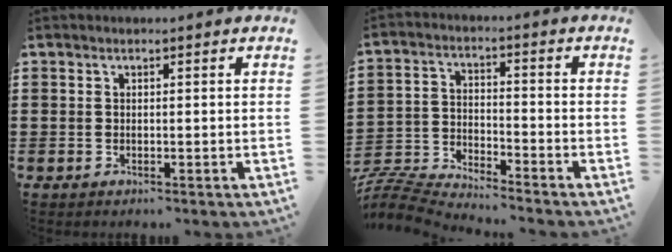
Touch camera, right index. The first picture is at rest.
{"total": 6.4, "force": [-6.4, 0.1, 0.6], "torque": [-0.035, -0.005, -0.135]}